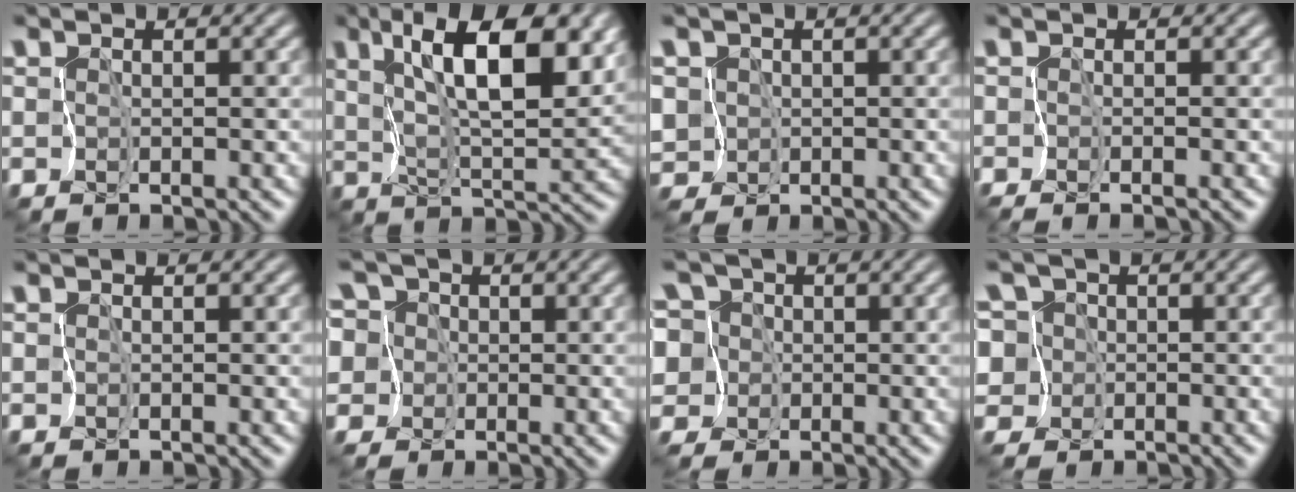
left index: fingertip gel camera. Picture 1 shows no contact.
{"total": 10.4, "force": [5.1, 3.3, 8.4], "torque": [-0.145, 0.002, 0.081]}
{"total": 4.8, "force": [-1.0, 4.4, 1.7], "torque": [-0.052, 0.008, -0.052]}
{"total": 0.9, "force": [-0.5, -0.7, 0.1], "torque": [-0.010, -0.005, -0.019]}
{"total": 0.0}
{"total": 8.8, "force": [1.4, 7.7, 4.2], "torque": [-0.110, 0.033, -0.031]}
{"total": 9.2, "force": [0.6, 8.2, 4.1], "torque": [-0.125, 0.029, -0.032]}
{"total": 7.9, "force": [0.3, 7.1, 3.4], "torque": [-0.105, 0.027, -0.047]}